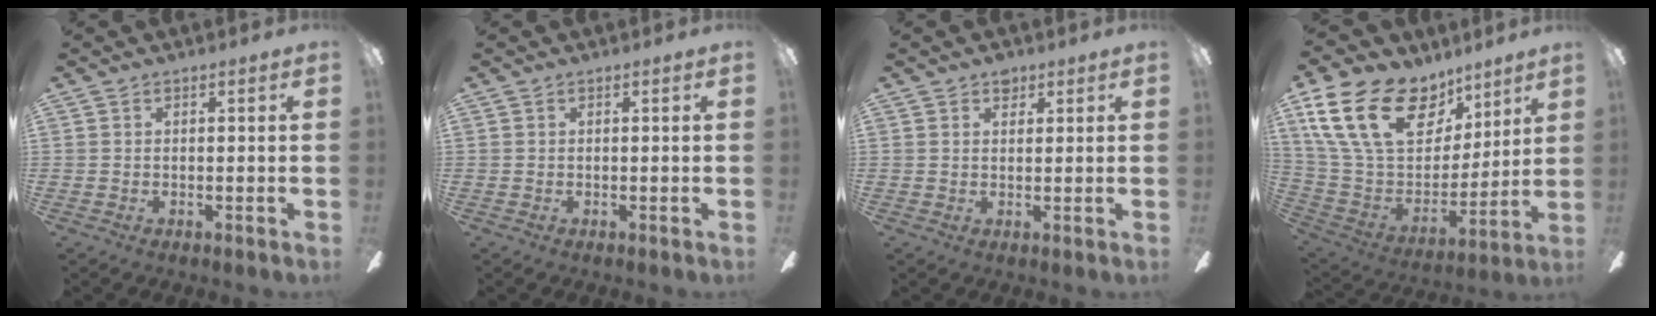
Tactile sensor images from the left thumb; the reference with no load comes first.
{"total": 0.0}
{"total": 2.3, "force": [1.7, 1.4, 0.9], "torque": [0.004, -0.007, 0.026]}
{"total": 25.0, "force": [13.2, 15.2, 14.8], "torque": [-0.290, -0.057, 0.245]}